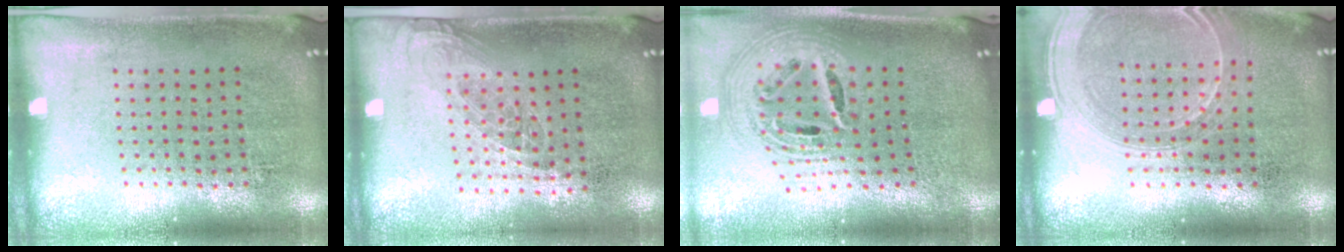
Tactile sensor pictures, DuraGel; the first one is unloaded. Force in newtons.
{"total": 1.1, "press": 0.9, "slide": 0.6}
{"total": 2.5, "press": 1.7, "slide": 1.9}
{"total": 1.5, "press": 1.5, "slide": 0.4}